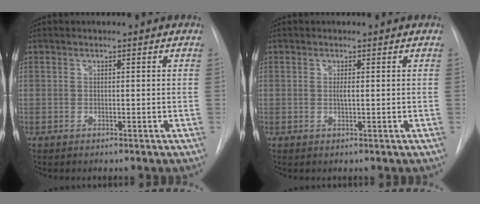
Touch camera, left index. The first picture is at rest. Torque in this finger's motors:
{"motor_torque": [0.62, -0.19, 0.03, 0.02]}